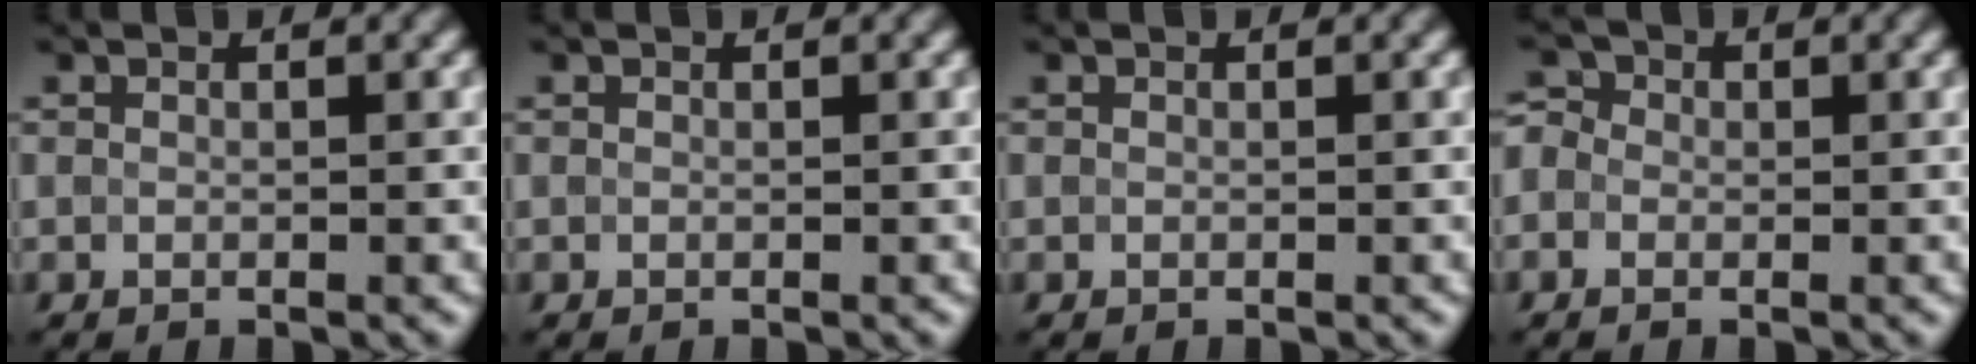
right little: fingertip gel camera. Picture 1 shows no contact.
{"total": 0.0}
{"total": 0.0}
{"total": 2.2, "force": [0.3, 1.9, 0.9], "torque": [-0.003, 0.013, -0.019]}